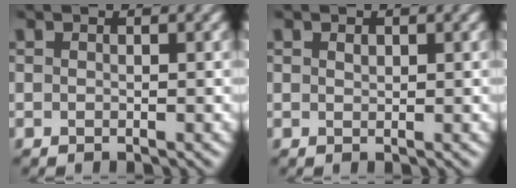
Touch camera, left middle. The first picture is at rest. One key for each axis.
{"total": 0.6, "fx": 0.3, "fy": 0.3, "fz": 0.3, "tx": -0.006, "ty": -0.001, "tz": 0.008}